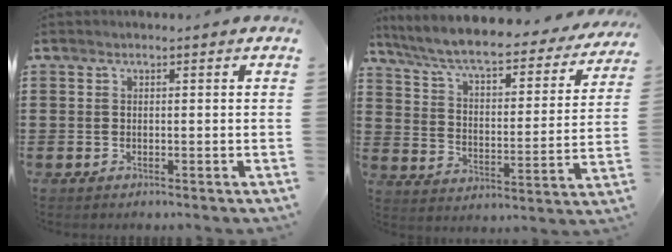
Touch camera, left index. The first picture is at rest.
{"total": 6.9, "force": [6.1, 0.6, 3.2], "torque": [-0.089, -0.044, 0.100]}